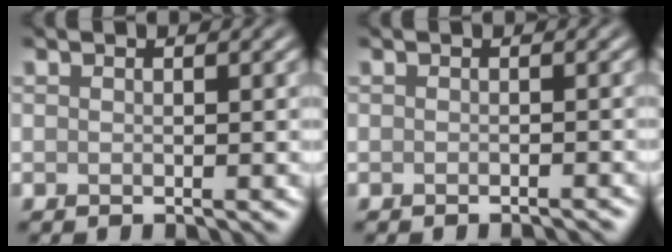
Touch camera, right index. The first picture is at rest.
{"total": 1.0, "force": [-0.9, 0.1, 0.3], "torque": [-0.001, 0.001, -0.011]}